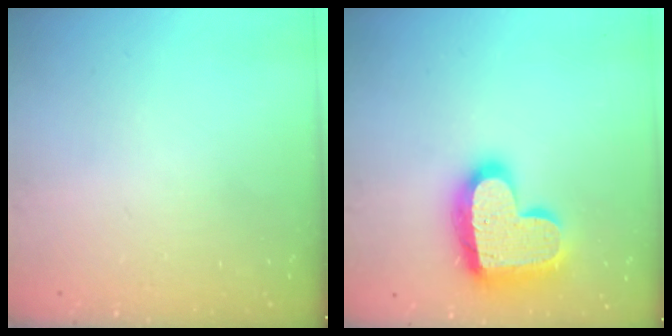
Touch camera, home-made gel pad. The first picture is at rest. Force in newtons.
{"total": 20.5, "press": 20.4, "slide": 1.5}